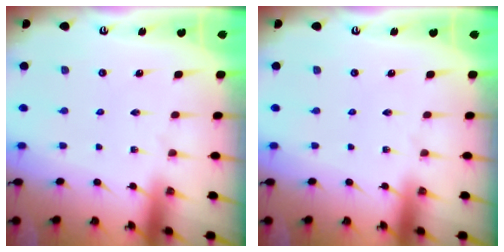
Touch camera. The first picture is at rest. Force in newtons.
{"total": 0.0}